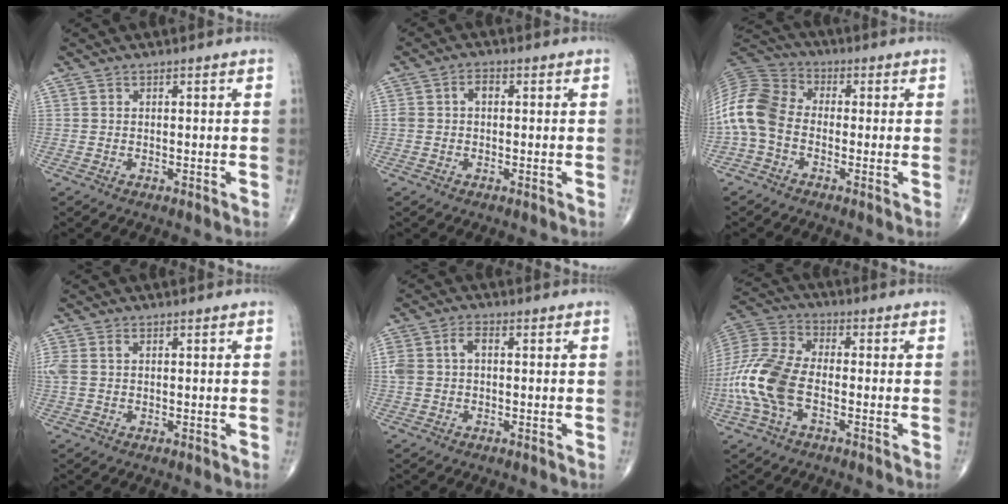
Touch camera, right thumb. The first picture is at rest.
{"total": 2.5, "force": [0.2, 1.7, 1.9], "torque": [-0.031, 0.012, 0.001]}
{"total": 11.5, "force": [-2.3, 8.1, 7.8], "torque": [-0.161, 0.029, -0.061]}
{"total": 3.4, "force": [0.6, 2.1, 2.6], "torque": [-0.094, 0.018, 0.015]}
{"total": 4.4, "force": [0.3, 2.7, 3.4], "torque": [-0.090, 0.020, 0.006]}
{"total": 14.8, "force": [-3.5, 8.0, 12.0], "torque": [-0.274, 0.027, -0.070]}